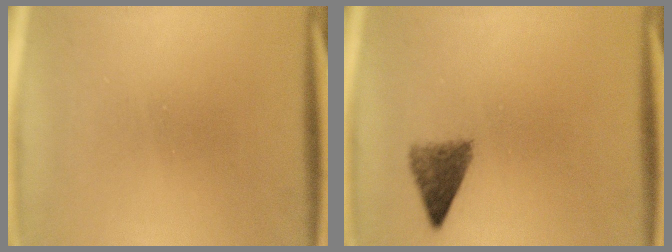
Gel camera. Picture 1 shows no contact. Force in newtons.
{"total": 3.9}